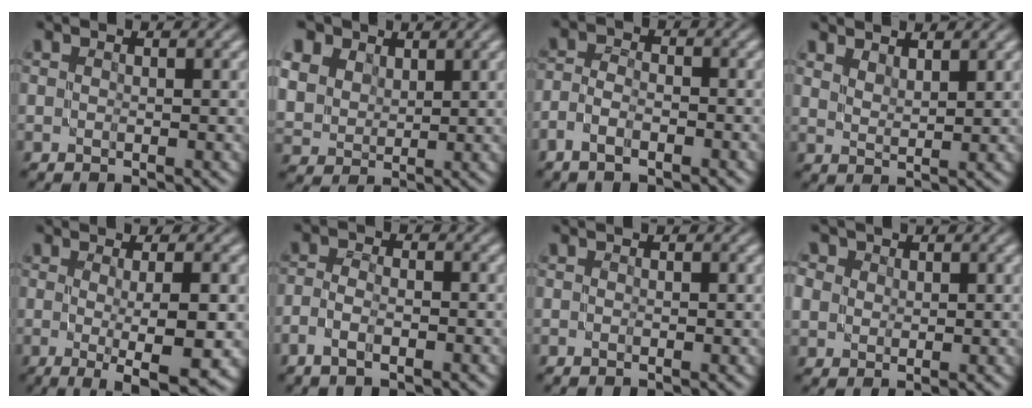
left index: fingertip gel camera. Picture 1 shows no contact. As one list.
[{"total": 11.3, "force": [6.3, 8.1, 4.7], "torque": [-0.155, 0.027, 0.113]}, {"total": 2.9, "force": [-1.8, 1.4, 1.8], "torque": [-0.026, 0.006, -0.042]}, {"total": 2.4, "force": [2.3, 0.4, 0.6], "torque": [-0.012, 0.002, 0.045]}, {"total": 6.3, "force": [-1.0, 1.1, 6.1], "torque": [-0.089, -0.013, -0.007]}, {"total": 2.8, "force": [-1.6, 1.2, 2.0], "torque": [-0.029, 0.006, -0.035]}, {"total": 0.0}, {"total": 5.2, "force": [2.3, 4.1, 2.3], "torque": [-0.054, 0.024, 0.021]}]